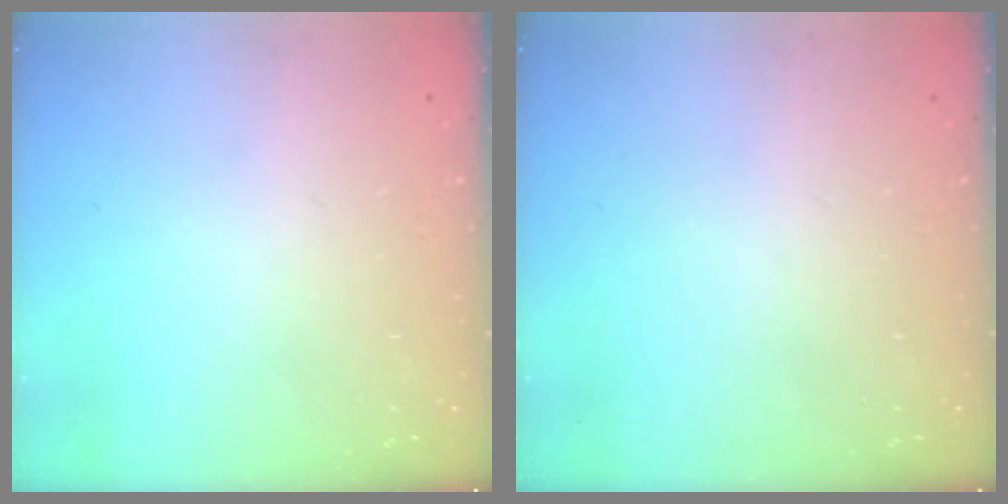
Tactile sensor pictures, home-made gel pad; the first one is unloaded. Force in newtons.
{"total": 0.0}